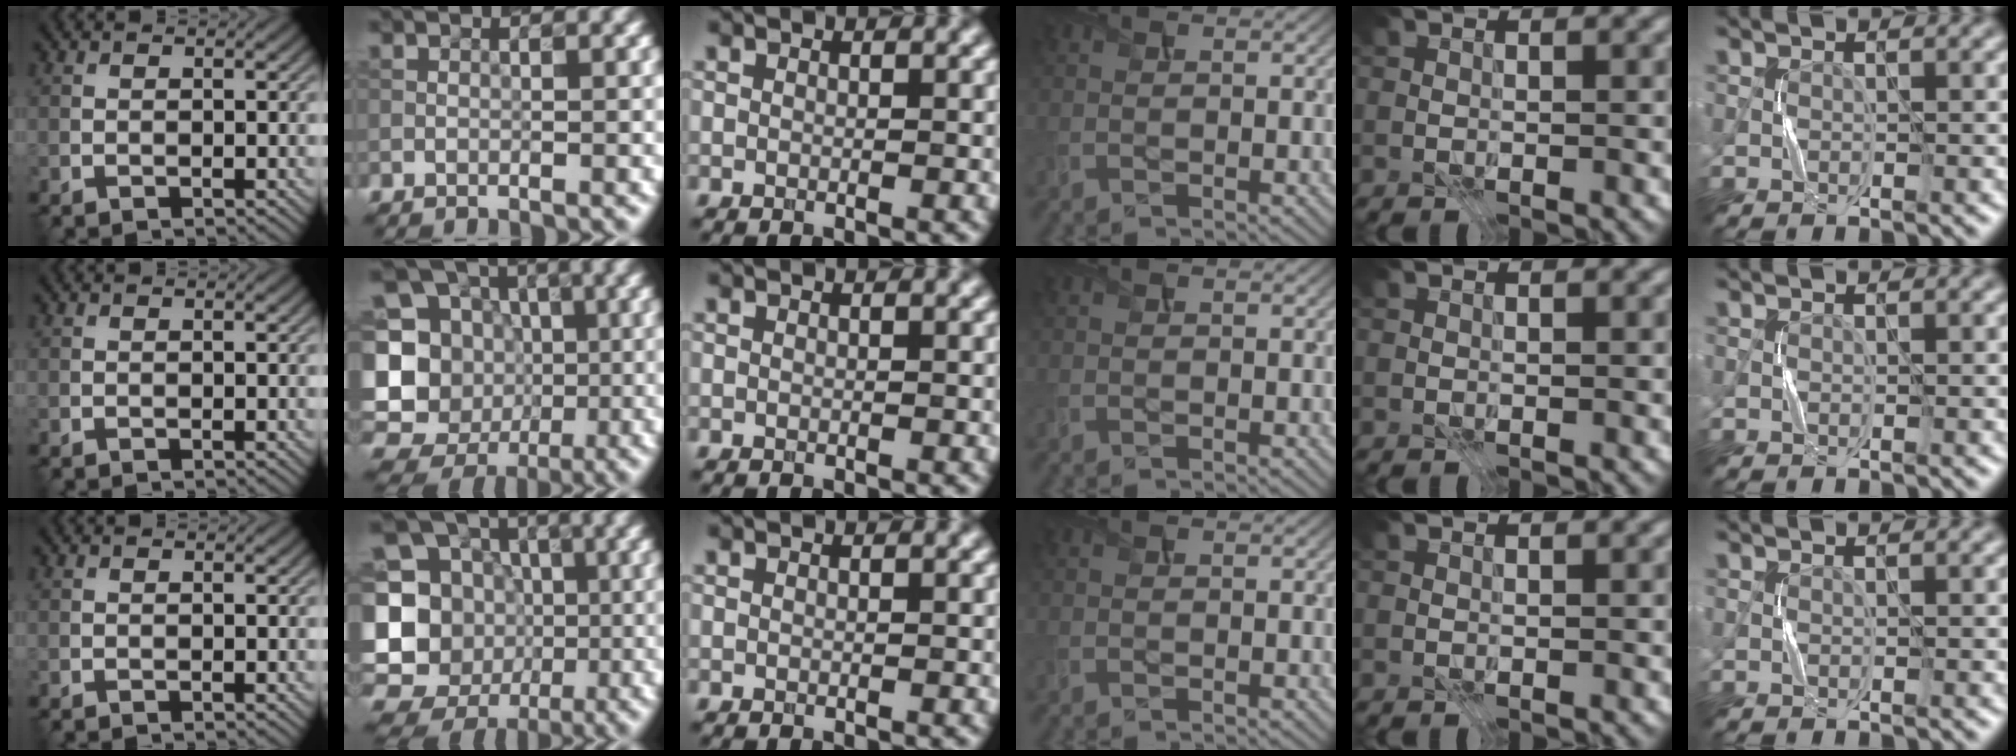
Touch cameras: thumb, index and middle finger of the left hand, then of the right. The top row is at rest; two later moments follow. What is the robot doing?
{"motion": "press", "object": "sticker"}